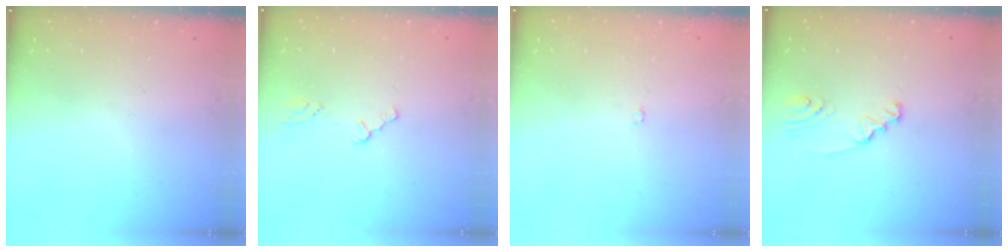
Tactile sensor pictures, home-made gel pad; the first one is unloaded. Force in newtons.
{"total": 0.0}
{"total": 1.9, "press": 1.9, "slide": 0.3}
{"total": 2.3, "press": 2.3, "slide": 0.1}